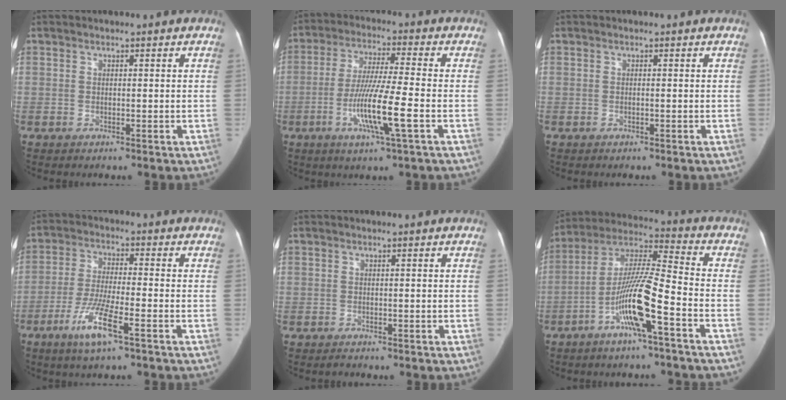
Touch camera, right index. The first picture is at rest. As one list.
[{"total": 10.7, "force": [-3.4, -0.3, 10.2], "torque": [-0.198, -0.013, -0.068]}, {"total": 0.0}, {"total": 7.1, "force": [-3.9, 0.5, 5.9], "torque": [-0.122, -0.010, -0.074]}, {"total": 0.8, "force": [-0.7, 0.3, 0.1], "torque": [0.000, 0.000, -0.010]}, {"total": 12.6, "force": [-5.4, 0.2, 11.4], "torque": [-0.224, 0.013, -0.103]}]